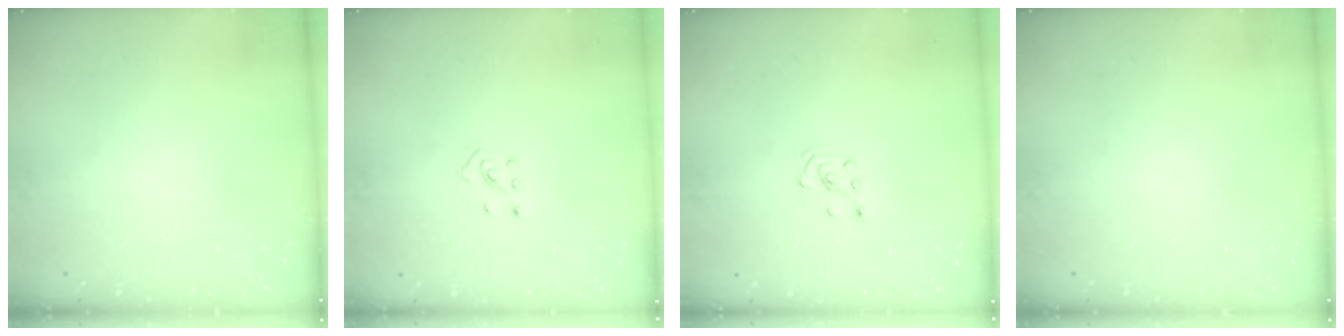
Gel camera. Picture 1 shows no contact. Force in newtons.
{"total": 2.5, "press": 2.4, "slide": 0.7}
{"total": 3.0, "press": 2.9, "slide": 0.3}
{"total": 0.0}